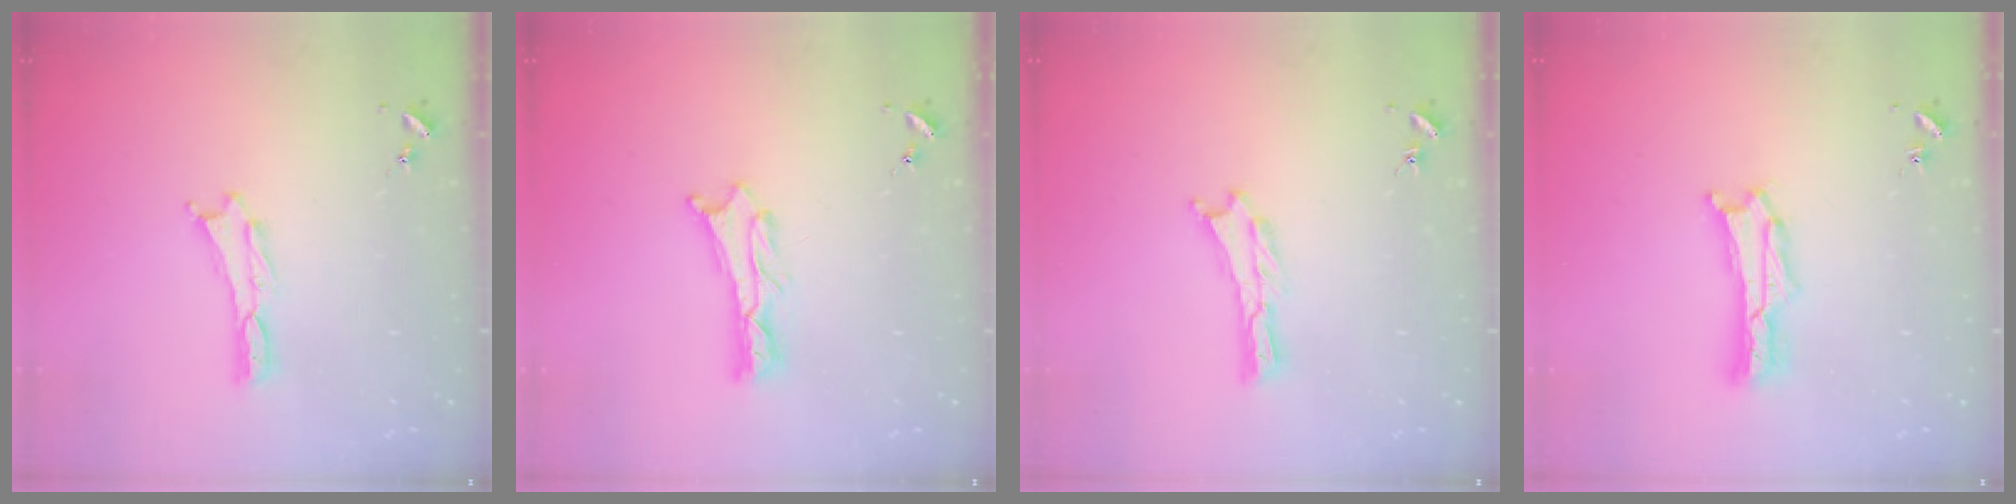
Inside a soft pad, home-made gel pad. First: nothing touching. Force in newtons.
{"total": 1.2, "press": 1.2, "slide": 0.2}
{"total": 0.0}
{"total": 1.7, "press": 1.7, "slide": 0.3}